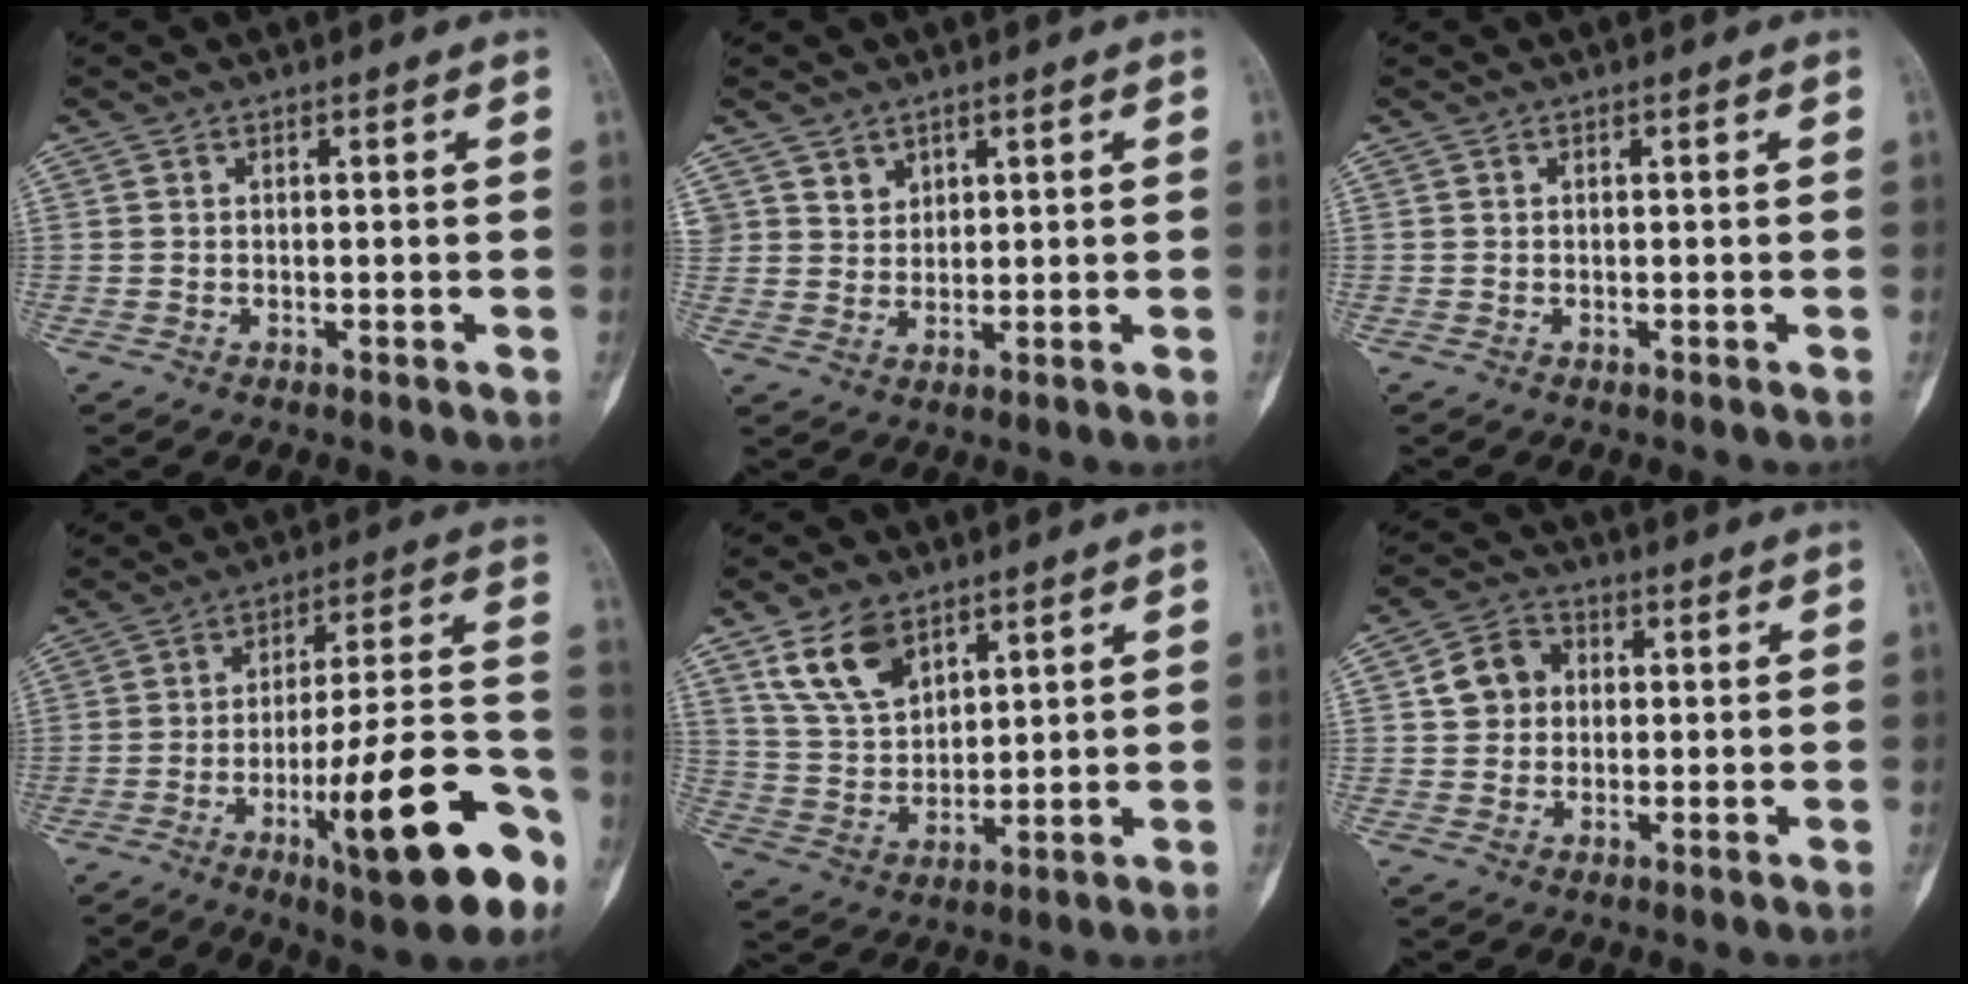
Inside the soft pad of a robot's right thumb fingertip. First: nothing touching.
{"total": 3.1, "force": [2.1, 2.3, 0.4], "torque": [0.015, -0.016, 0.039]}
{"total": 0.0}
{"total": 21.7, "force": [-9.6, 4.7, 18.8], "torque": [-0.265, 0.047, -0.141]}
{"total": 10.6, "force": [6.5, 6.1, 5.8], "torque": [-0.096, -0.028, 0.136]}
{"total": 6.6, "force": [1.0, 5.7, 3.1], "torque": [-0.038, 0.010, 0.009]}